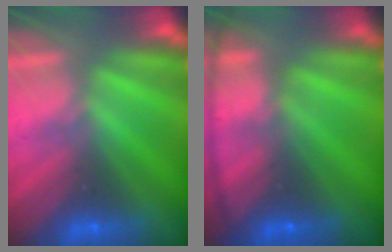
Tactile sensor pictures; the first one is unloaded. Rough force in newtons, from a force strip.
{"total": 8.0}